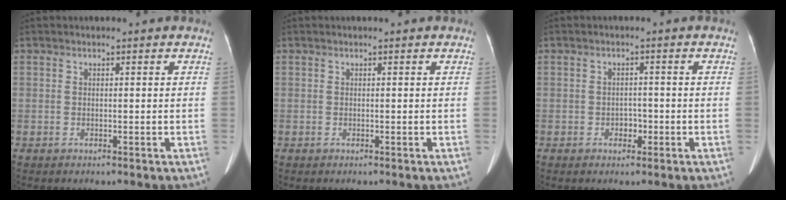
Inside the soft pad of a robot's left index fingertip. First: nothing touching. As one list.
[{"total": 0.0}, {"total": 1.8, "force": [-1.0, 1.3, 0.9], "torque": [-0.014, 0.001, -0.013]}]